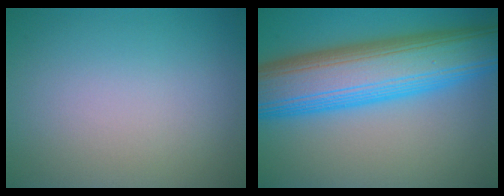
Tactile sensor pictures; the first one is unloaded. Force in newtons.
{"total": 12.5, "press": 12.5, "slide": 0.0}